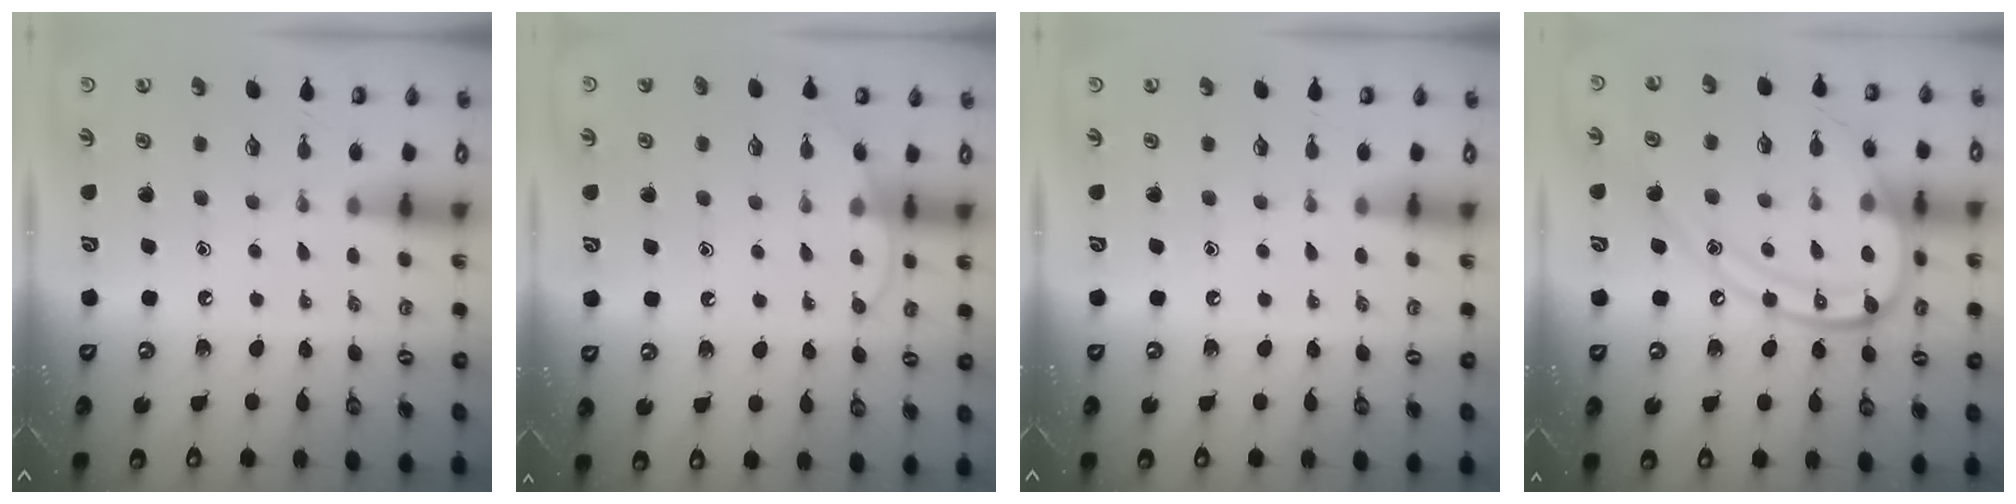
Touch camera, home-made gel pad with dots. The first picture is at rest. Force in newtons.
{"total": 5.6, "press": 5.6, "slide": 0.7}
{"total": 0.0}
{"total": 18.1, "press": 18.0, "slide": 1.8}